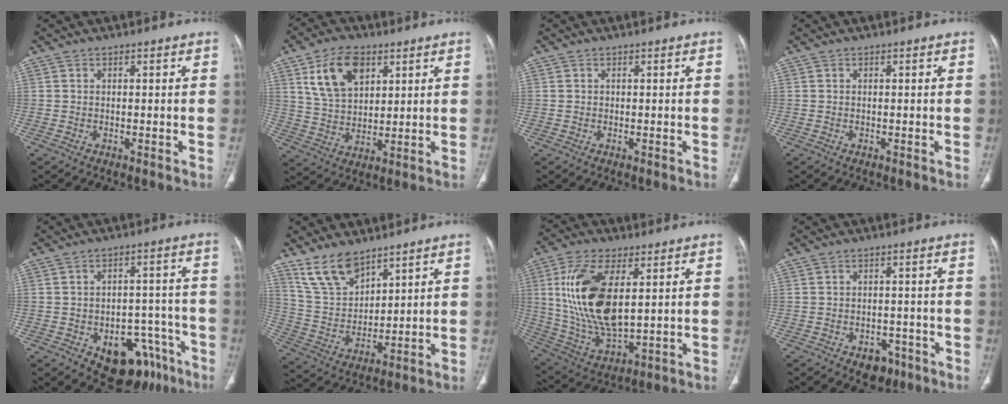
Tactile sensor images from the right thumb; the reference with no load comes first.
{"total": 12.1, "force": [5.5, 7.4, 7.8], "torque": [-0.120, -0.016, 0.109]}
{"total": 0.0}
{"total": 0.0}
{"total": 14.5, "force": [-7.8, 8.9, 8.4], "torque": [-0.061, 0.055, -0.098]}
{"total": 10.3, "force": [7.8, 4.7, 4.8], "torque": [-0.079, -0.038, 0.171]}
{"total": 18.4, "force": [3.9, 8.7, 15.8], "torque": [-0.318, -0.019, 0.084]}
{"total": 4.9, "force": [-2.7, 3.4, 2.2], "torque": [-0.007, 0.016, -0.029]}